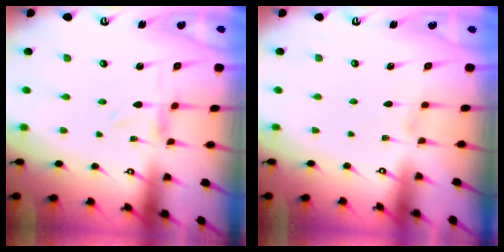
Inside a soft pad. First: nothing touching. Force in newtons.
{"total": 0.8, "press": 0.8, "slide": 0.1}